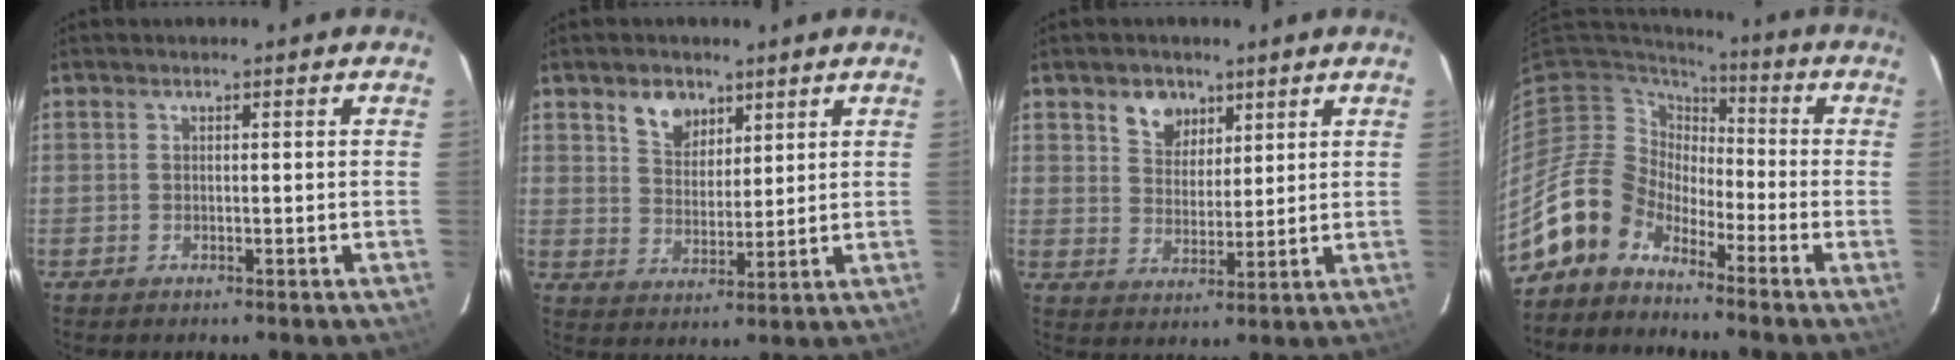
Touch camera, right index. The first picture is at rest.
{"total": 6.4, "force": [3.9, 4.3, 2.7], "torque": [-0.040, 0.009, 0.077]}
{"total": 6.1, "force": [3.7, 4.4, 2.1], "torque": [-0.032, 0.009, 0.070]}
{"total": 9.7, "force": [-7.9, 5.6, 0.6], "torque": [-0.026, 0.023, -0.156]}